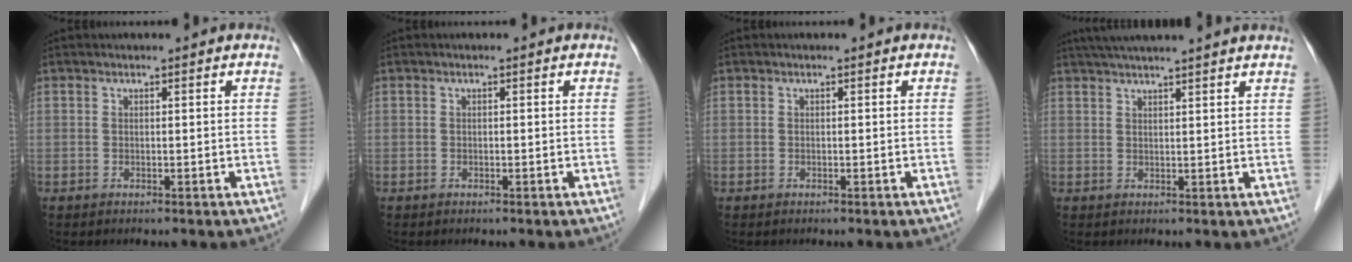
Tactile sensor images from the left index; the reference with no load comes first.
{"total": 0.0}
{"total": 0.0}
{"total": 11.6, "force": [10.1, -0.2, 5.8], "torque": [-0.096, 0.039, 0.133]}